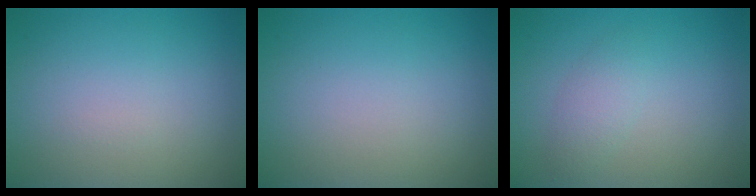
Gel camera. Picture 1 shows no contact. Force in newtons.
{"total": 0.0}
{"total": 1.7, "press": 1.7, "slide": 0.0}